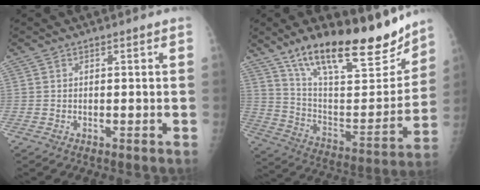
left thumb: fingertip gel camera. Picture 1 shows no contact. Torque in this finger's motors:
{"motor_torque": [1.14, 0.57, 1.46, -1.31, 0.35]}